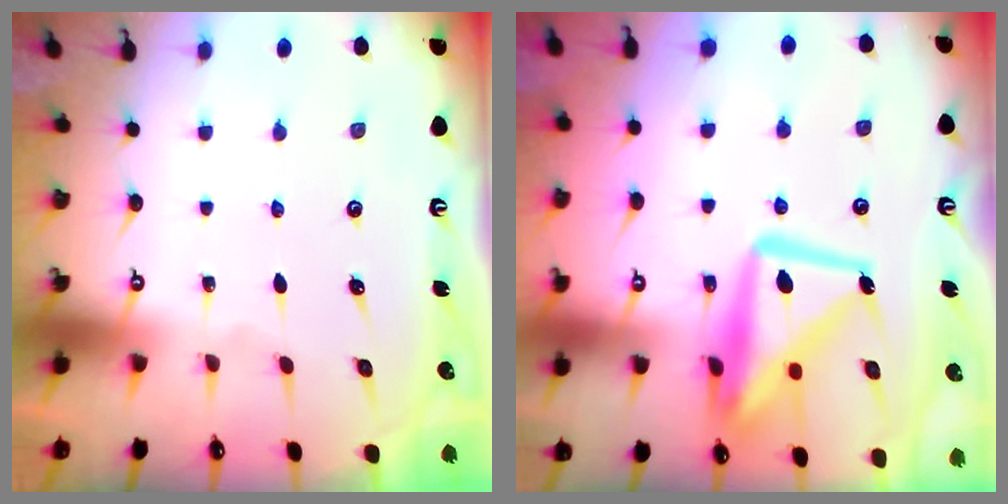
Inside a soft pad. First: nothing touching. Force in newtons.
{"total": 15.8, "press": 15.7, "slide": 1.8}